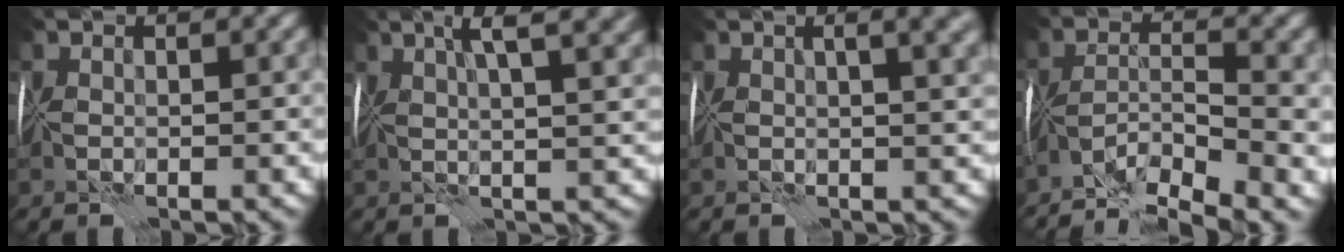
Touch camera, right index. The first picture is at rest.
{"total": 5.6, "force": [3.0, 0.5, 4.7], "torque": [-0.057, 0.018, 0.039]}
{"total": 6.7, "force": [2.8, 2.5, 5.5], "torque": [-0.049, 0.030, 0.024]}
{"total": 6.2, "force": [-5.1, -0.1, 3.6], "torque": [-0.045, -0.009, -0.093]}